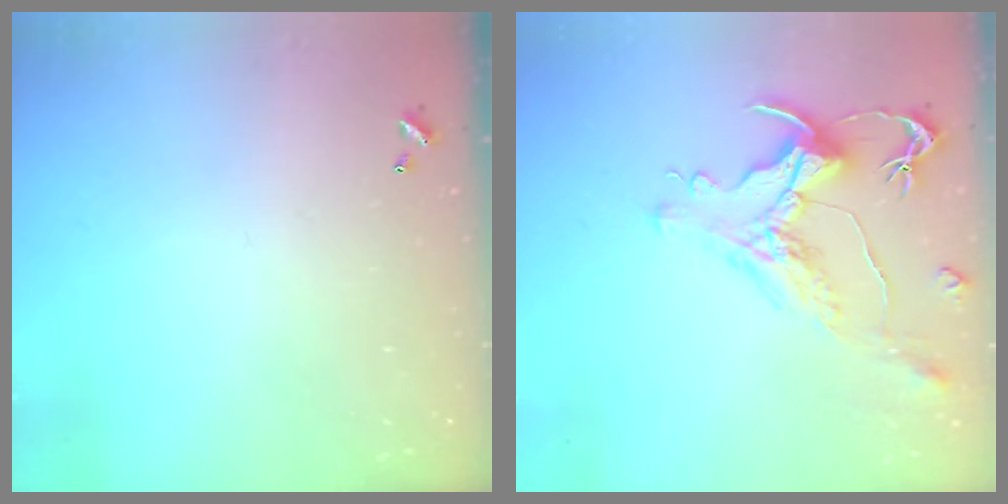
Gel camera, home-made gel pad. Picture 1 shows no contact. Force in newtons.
{"total": 1.6, "press": 1.0, "slide": 1.3}